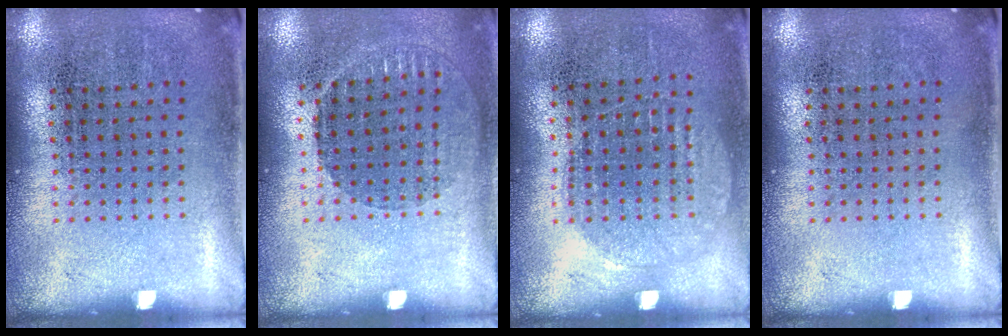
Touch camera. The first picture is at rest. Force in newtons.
{"total": 0.9, "press": 0.8, "slide": 0.3}
{"total": 0.9, "press": 0.9, "slide": 0.3}
{"total": 0.0}